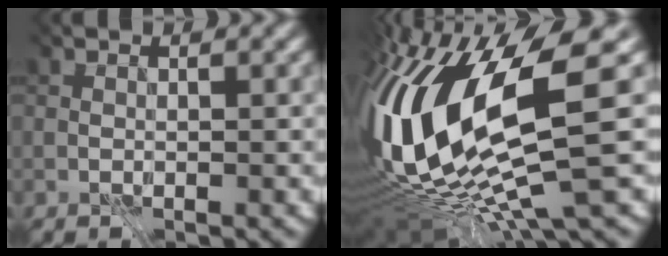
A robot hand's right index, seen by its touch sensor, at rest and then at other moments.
{"total": 15.0, "force": [-0.2, 4.1, 14.4], "torque": [-0.297, -0.025, 0.030]}